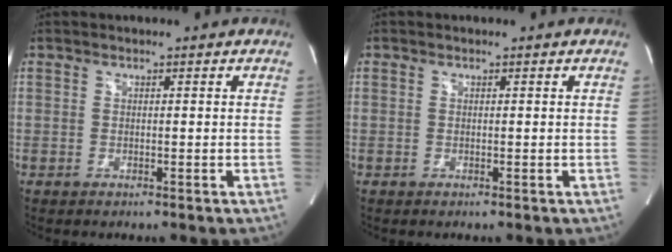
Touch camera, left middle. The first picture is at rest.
{"total": 0.0}